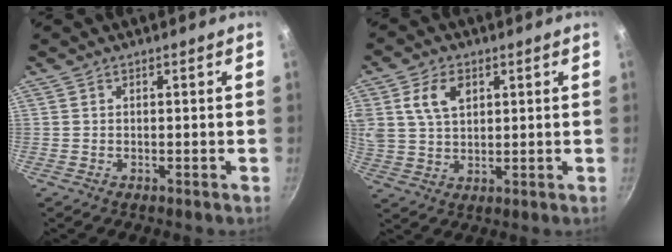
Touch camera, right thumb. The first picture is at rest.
{"total": 8.5, "force": [3.2, 5.7, 5.4], "torque": [-0.093, -0.004, 0.061]}